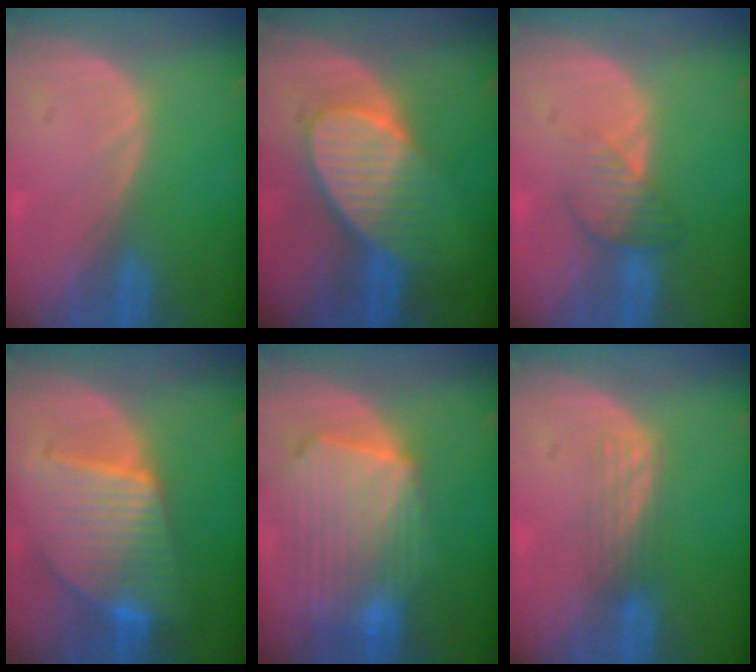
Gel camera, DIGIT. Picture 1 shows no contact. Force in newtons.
{"total": 7.8, "press": 7.4, "slide": 2.4}
{"total": 4.3, "press": 3.7, "slide": 2.1}
{"total": 9.7, "press": 9.7, "slide": 0.9}
{"total": 10.8, "press": 9.5, "slide": 5.2}
{"total": 2.9, "press": 2.6, "slide": 1.4}